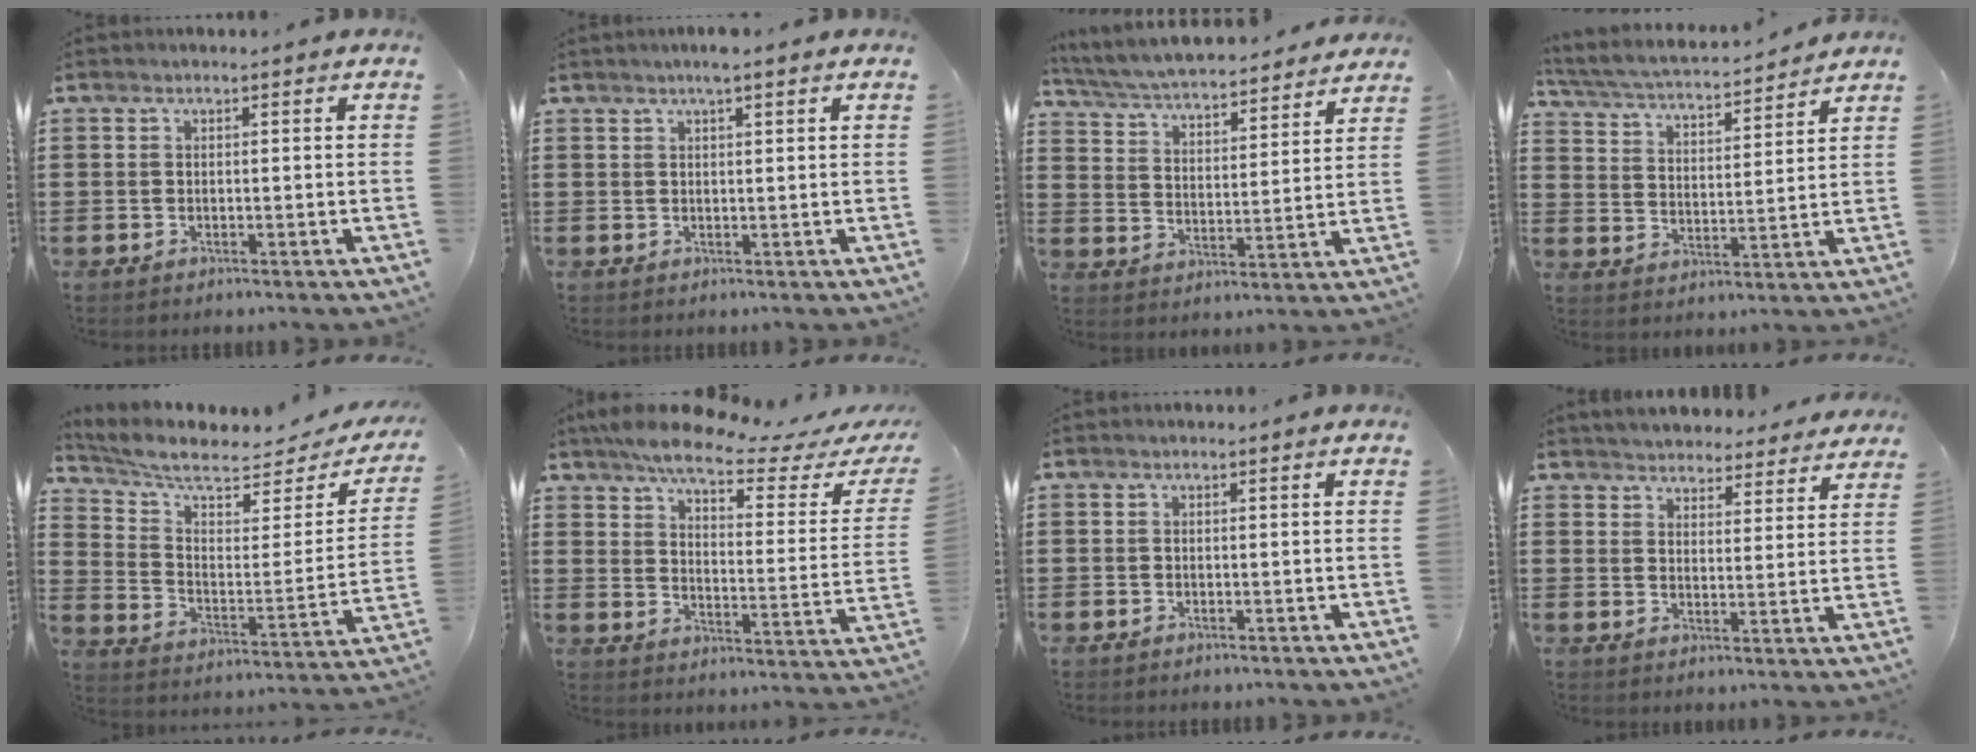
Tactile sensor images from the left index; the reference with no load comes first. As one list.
[{"total": 2.6, "force": [1.9, 0.1, 1.7], "torque": [-0.036, 0.001, 0.035]}, {"total": 5.2, "force": [5.0, -0.1, 1.4], "torque": [-0.050, -0.036, 0.081]}, {"total": 3.7, "force": [3.5, 0.3, 1.3], "torque": [-0.046, -0.027, 0.051]}, {"total": 6.8, "force": [5.5, 1.7, 3.6], "torque": [-0.098, -0.036, 0.094]}, {"total": 7.3, "force": [6.3, 0.8, 3.7], "torque": [-0.094, -0.034, 0.104]}, {"total": 0.0}, {"total": 3.9, "force": [3.9, 0.1, -0.3], "torque": [-0.015, -0.024, 0.069]}]